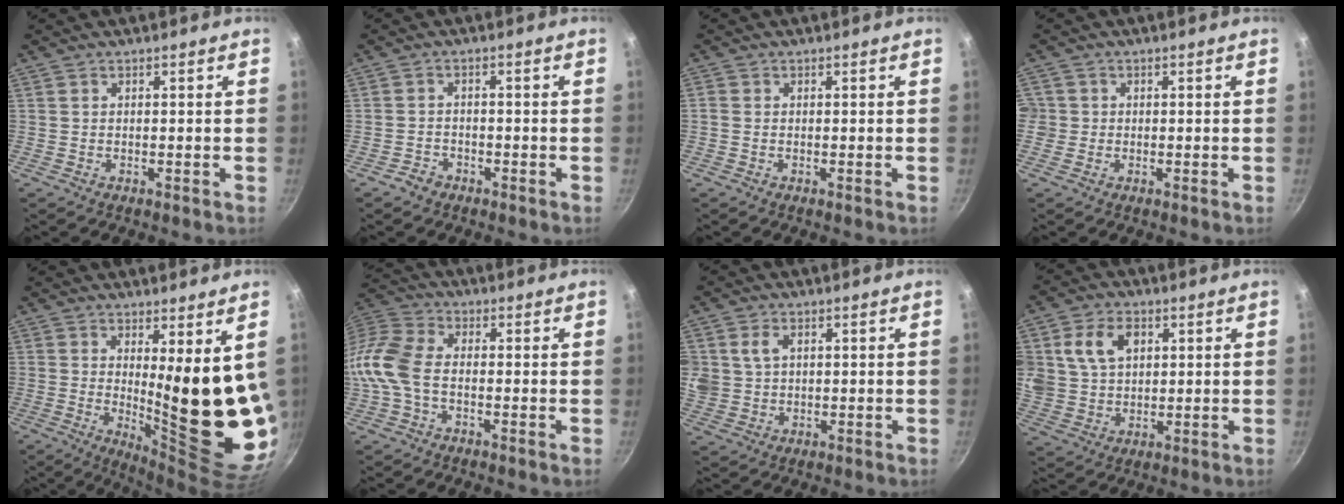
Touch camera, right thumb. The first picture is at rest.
{"total": 2.5, "force": [-1.8, 1.6, 0.5], "torque": [-0.003, 0.025, -0.030]}
{"total": 0.7, "force": [-0.2, 0.6, 0.3], "torque": [-0.006, 0.002, -0.006]}
{"total": 2.6, "force": [-0.5, 2.5, 0.4], "torque": [0.006, 0.008, -0.012]}
{"total": 16.5, "force": [2.8, 4.1, 15.7], "torque": [-0.200, -0.063, 0.052]}
{"total": 10.0, "force": [-1.9, 6.3, 7.5], "torque": [-0.155, 0.034, -0.061]}
{"total": 6.7, "force": [2.0, 5.4, 3.5], "torque": [-0.057, -0.002, 0.043]}
{"total": 12.4, "force": [4.1, 9.3, 7.2], "torque": [-0.133, 0.002, 0.078]}